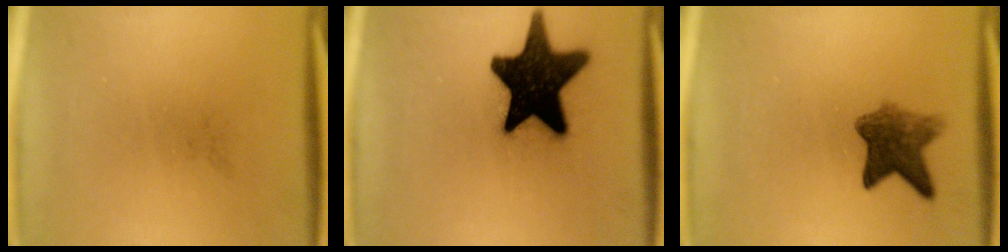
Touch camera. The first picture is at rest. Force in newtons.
{"total": 19.8}
{"total": 6.1}